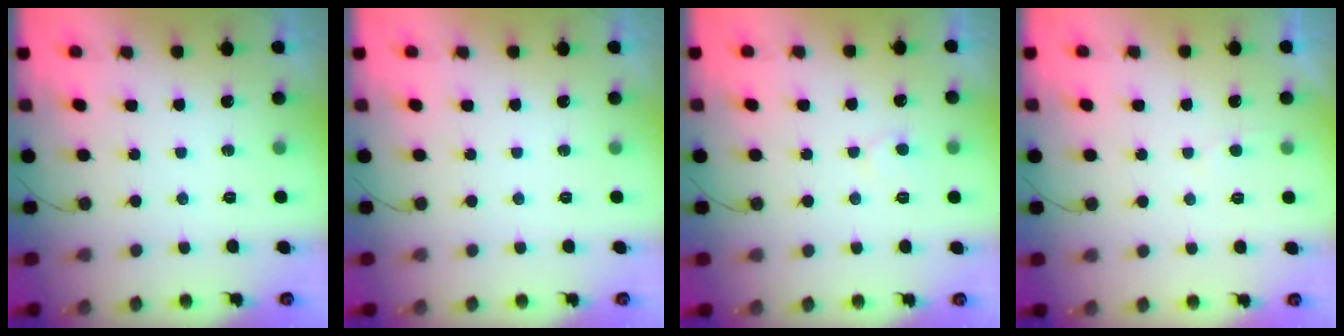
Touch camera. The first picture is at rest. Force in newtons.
{"total": 0.0}
{"total": 5.1, "press": 5.1, "slide": 0.4}
{"total": 2.6, "press": 2.6, "slide": 0.2}